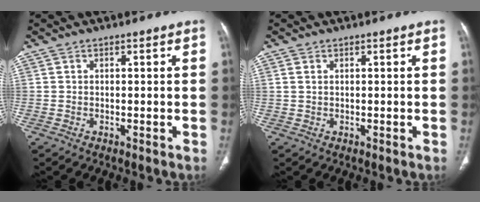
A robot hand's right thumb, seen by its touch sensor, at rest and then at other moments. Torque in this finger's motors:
{"motor_torque": [0.60, 0.00, -0.02, -0.36, -0.02]}